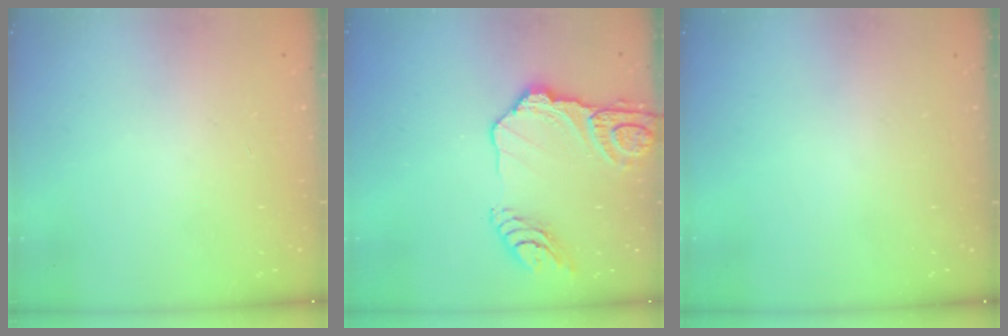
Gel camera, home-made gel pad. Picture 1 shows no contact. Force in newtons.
{"total": 16.6, "press": 16.5, "slide": 1.8}
{"total": 0.0}